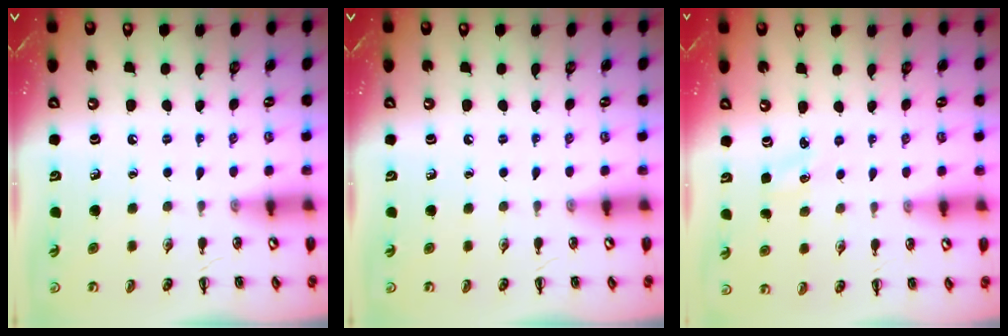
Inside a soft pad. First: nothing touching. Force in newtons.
{"total": 0.0}
{"total": 1.5, "press": 1.4, "slide": 0.4}